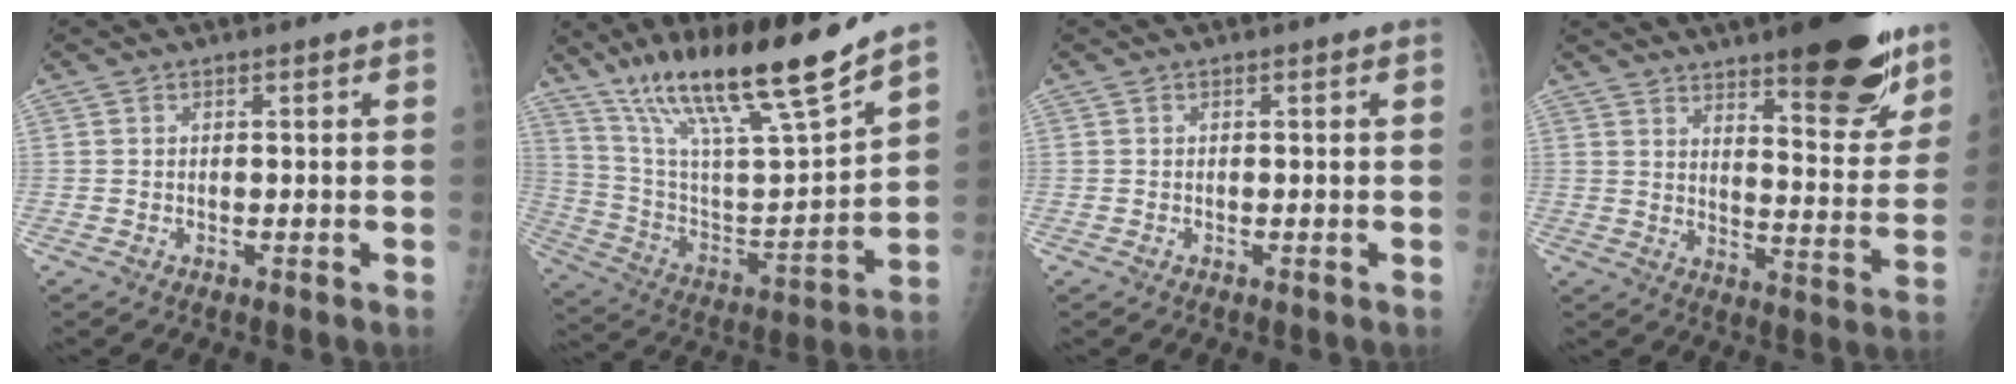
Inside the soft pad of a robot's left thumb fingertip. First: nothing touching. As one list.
[{"total": 23.1, "force": [16.9, 2.8, 15.5], "torque": [-0.247, -0.066, 0.306]}, {"total": 0.0}, {"total": 20.6, "force": [14.0, 6.0, 13.8], "torque": [-0.146, -0.083, 0.194]}]